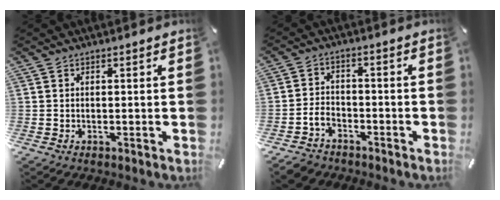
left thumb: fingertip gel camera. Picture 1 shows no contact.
{"total": 5.0, "force": [-3.1, 3.5, 1.8], "torque": [-0.041, 0.014, -0.060]}